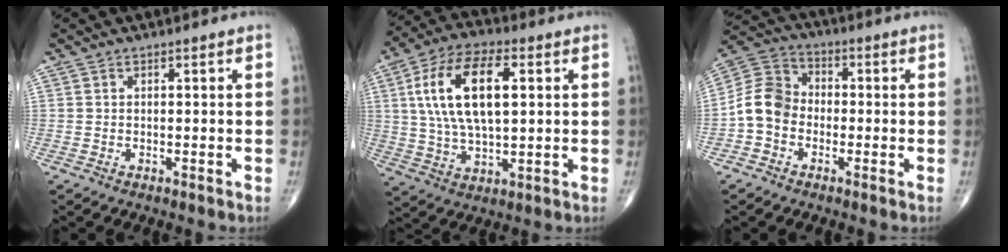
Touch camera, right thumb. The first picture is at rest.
{"total": 16.7, "force": [3.6, 7.8, 14.3], "torque": [-0.270, 0.007, 0.066]}
{"total": 8.4, "force": [-2.0, 6.9, 4.4], "torque": [-0.072, 0.033, -0.054]}